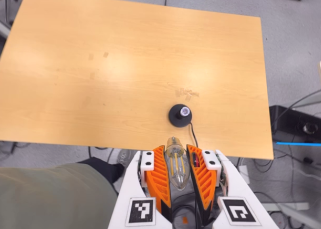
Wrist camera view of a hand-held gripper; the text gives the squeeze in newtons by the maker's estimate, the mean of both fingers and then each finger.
{"total": 19.6, "left": 21.0, "right": 18.1}